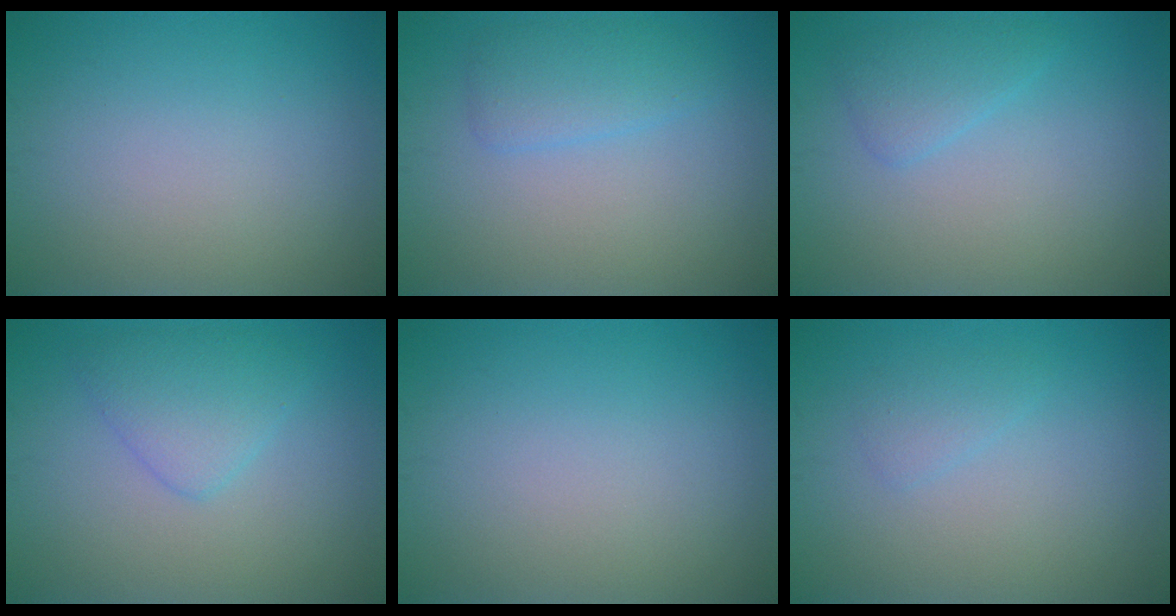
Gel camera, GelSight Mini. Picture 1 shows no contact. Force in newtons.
{"total": 2.5, "press": 2.5, "slide": 0.1}
{"total": 2.0, "press": 2.0, "slide": 0.2}
{"total": 3.0, "press": 3.0, "slide": 0.0}
{"total": 0.0}
{"total": 1.1, "press": 1.1, "slide": 0.1}